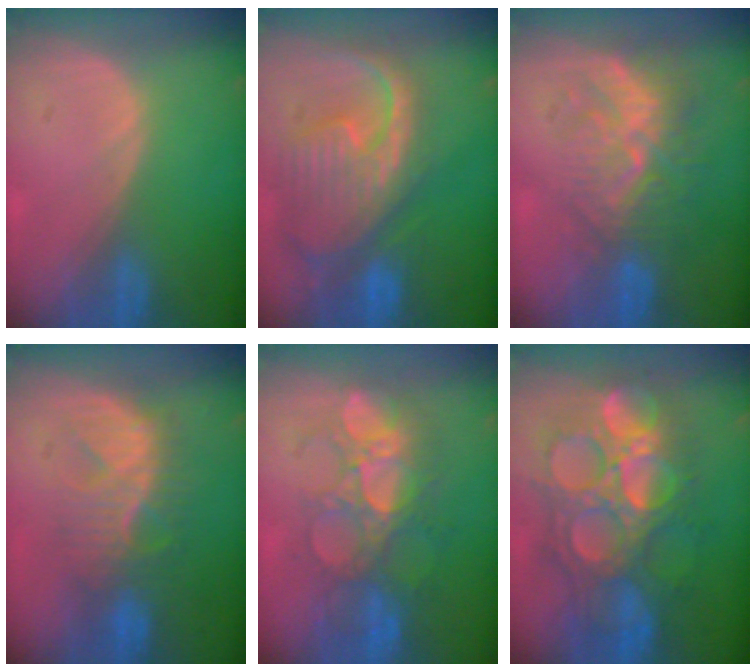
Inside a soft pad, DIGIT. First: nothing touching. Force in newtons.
{"total": 12.4, "press": 10.6, "slide": 6.4}
{"total": 9.6, "press": 8.6, "slide": 4.4}
{"total": 8.2, "press": 8.1, "slide": 1.5}
{"total": 9.3, "press": 9.0, "slide": 2.6}
{"total": 13.6, "press": 13.5, "slide": 1.4}